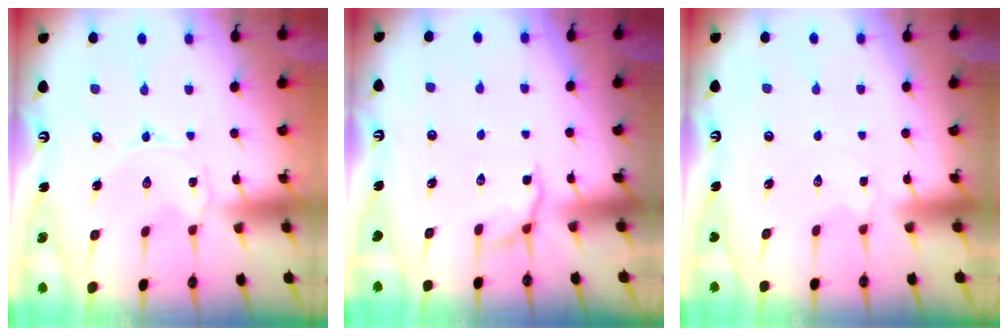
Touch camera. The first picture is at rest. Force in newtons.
{"total": 5.3, "press": 5.0, "slide": 1.5}
{"total": 2.7, "press": 2.6, "slide": 0.5}